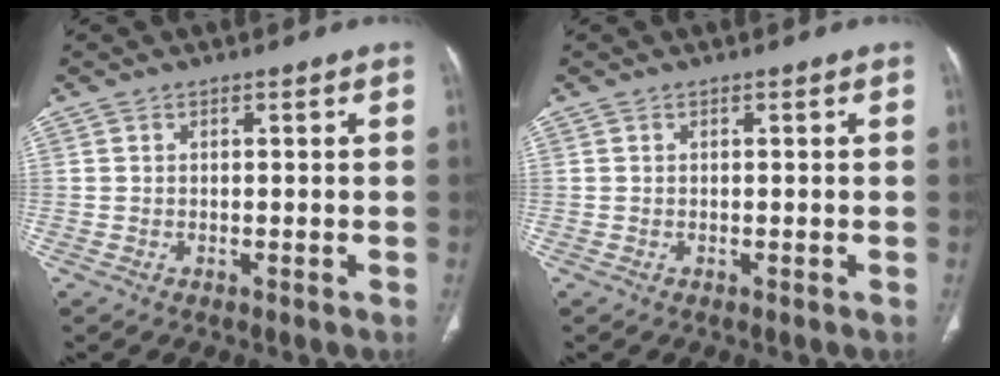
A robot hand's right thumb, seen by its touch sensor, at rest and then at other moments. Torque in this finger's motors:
{"motor_torque": [-0.03, 0.01, -0.11, -0.10, -0.01]}